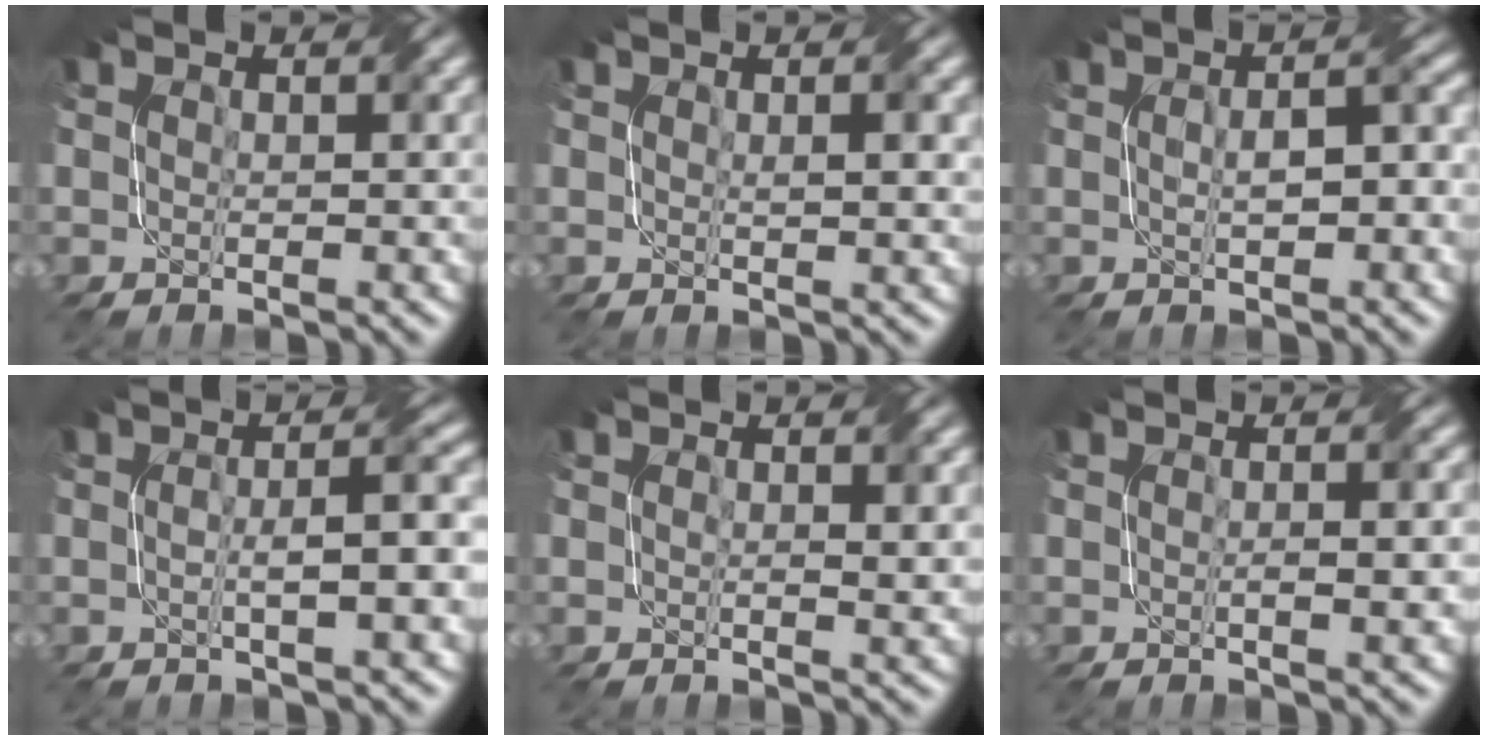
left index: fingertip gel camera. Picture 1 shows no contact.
{"total": 1.4, "force": [0.3, 0.4, 1.3], "torque": [-0.019, -0.001, 0.009]}
{"total": 3.7, "force": [0.2, 1.6, 3.3], "torque": [-0.040, 0.005, 0.001]}
{"total": 3.7, "force": [-0.3, 0.7, 3.6], "torque": [-0.057, 0.008, -0.005]}
{"total": 1.5, "force": [0.4, 0.4, 1.3], "torque": [-0.022, -0.003, 0.012]}
{"total": 1.9, "force": [-0.1, 0.4, 1.9], "torque": [-0.030, 0.000, -0.002]}